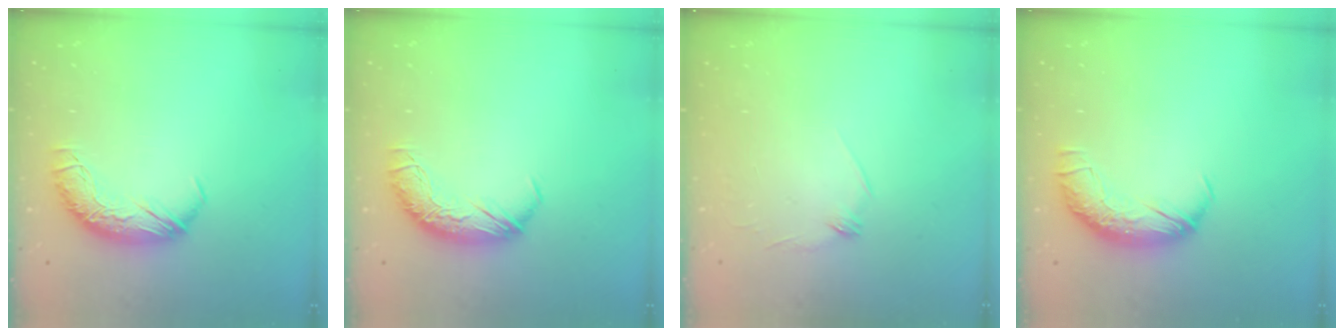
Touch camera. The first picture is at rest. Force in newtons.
{"total": 0.0}
{"total": 8.5, "press": 8.5, "slide": 0.4}
{"total": 1.5, "press": 0.2, "slide": 1.5}